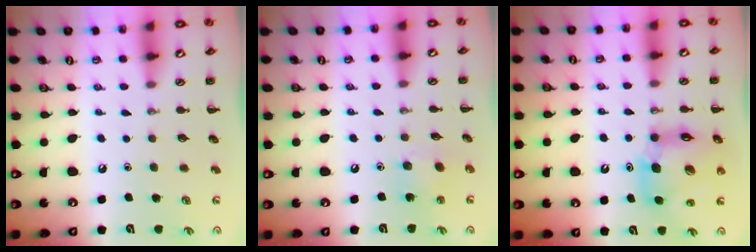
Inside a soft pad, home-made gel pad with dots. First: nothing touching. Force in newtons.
{"total": 4.7, "press": 4.7, "slide": 0.7}
{"total": 13.3, "press": 12.8, "slide": 3.6}